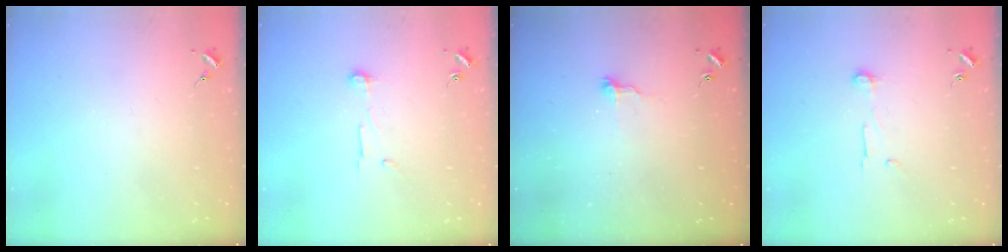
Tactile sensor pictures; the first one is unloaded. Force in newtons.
{"total": 7.3, "press": 7.3, "slide": 0.4}
{"total": 7.5, "press": 7.5, "slide": 0.7}
{"total": 7.3, "press": 7.3, "slide": 0.4}